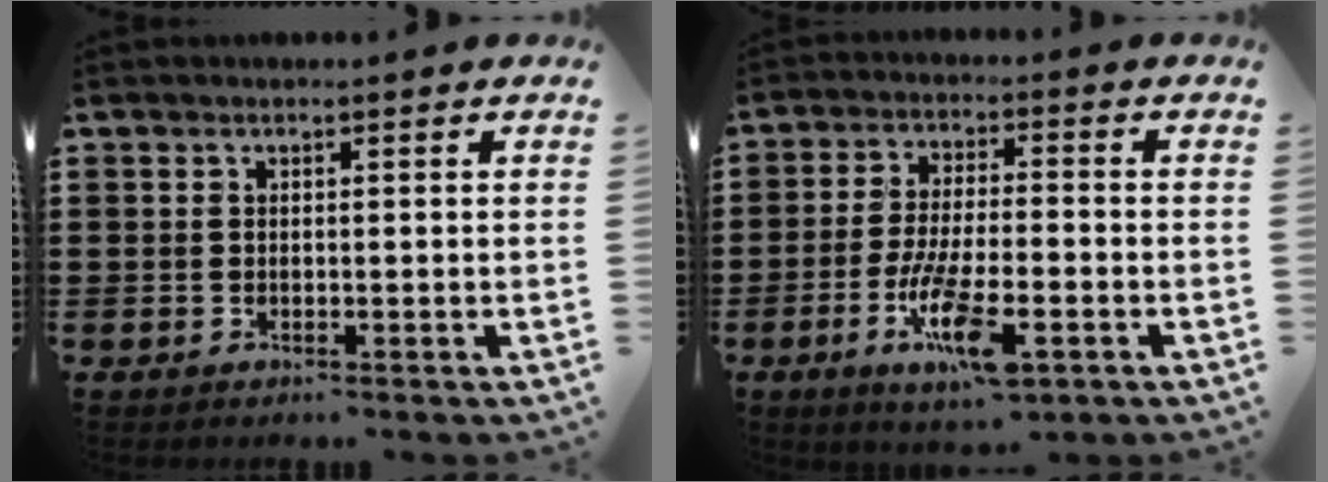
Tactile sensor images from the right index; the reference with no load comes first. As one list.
[{"total": 10.7, "force": [-4.5, 2.9, 9.2], "torque": [-0.190, -0.008, -0.081]}]